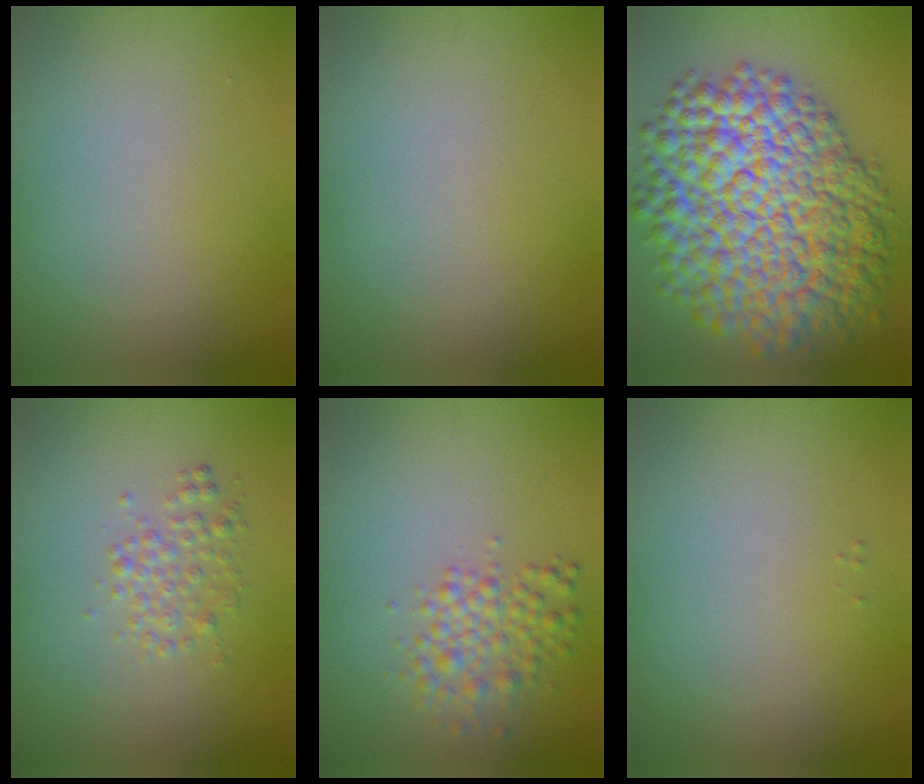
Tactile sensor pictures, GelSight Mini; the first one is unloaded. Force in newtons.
{"total": 0.0}
{"total": 14.3, "press": 14.3, "slide": 0.4}
{"total": 2.0, "press": 2.0, "slide": 0.1}
{"total": 2.9, "press": 2.9, "slide": 0.0}
{"total": 0.0}